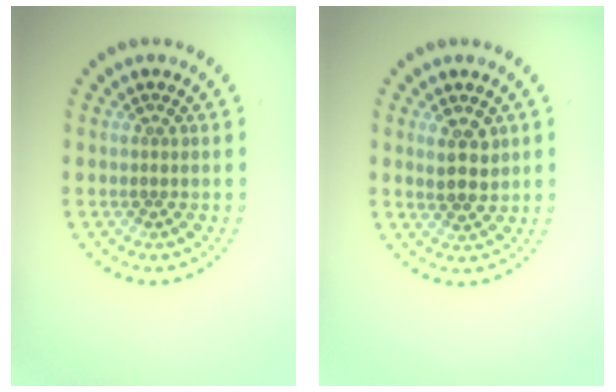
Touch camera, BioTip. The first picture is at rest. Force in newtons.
{"total": 2.8, "press": 2.6, "slide": 0.9}